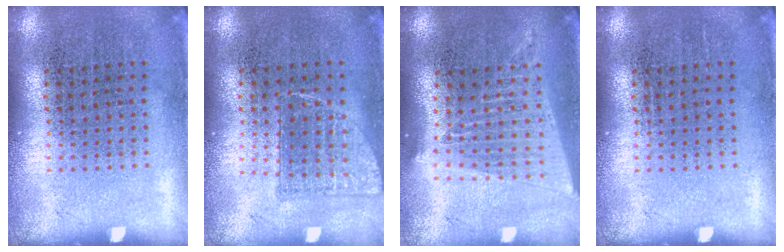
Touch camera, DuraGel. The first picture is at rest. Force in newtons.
{"total": 0.8, "press": 0.8, "slide": 0.1}
{"total": 1.7, "press": 1.5, "slide": 0.8}
{"total": 0.0}